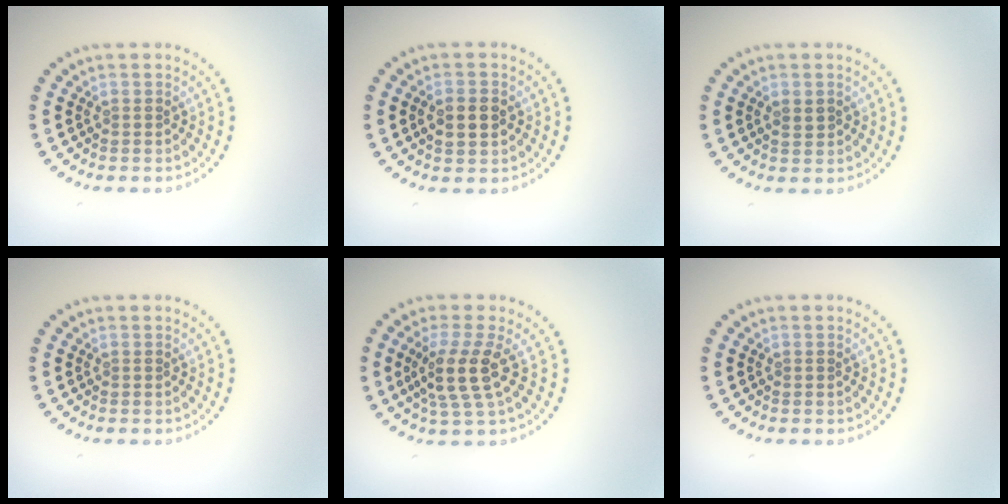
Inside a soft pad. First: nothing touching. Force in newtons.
{"total": 2.6, "press": 2.6, "slide": 0.2}
{"total": 0.7, "press": 0.7, "slide": 0.3}
{"total": 0.0}
{"total": 3.8, "press": 2.9, "slide": 2.5}
{"total": 0.0}